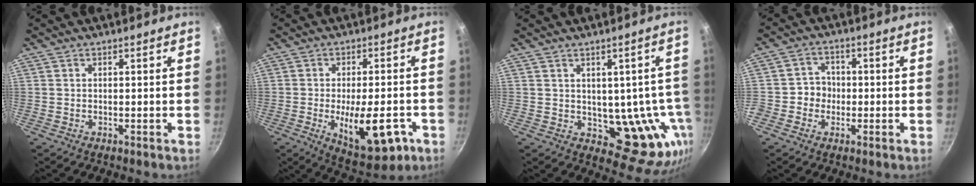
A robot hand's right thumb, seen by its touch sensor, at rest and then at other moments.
{"total": 14.9, "force": [-4.4, 6.2, 12.8], "torque": [-0.164, 0.005, -0.052]}
{"total": 13.0, "force": [-0.6, 8.1, 10.1], "torque": [-0.071, -0.013, 0.007]}
{"total": 4.5, "force": [-1.0, 4.3, 1.2], "torque": [0.017, 0.016, -0.025]}